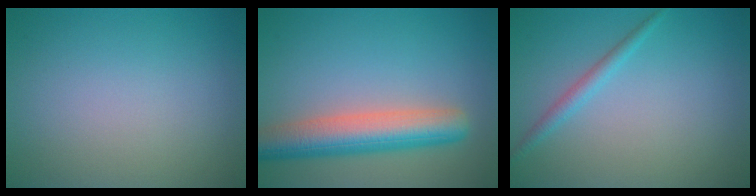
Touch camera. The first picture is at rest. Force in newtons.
{"total": 6.6, "press": 6.6, "slide": 0.3}
{"total": 1.6, "press": 1.6, "slide": 0.1}